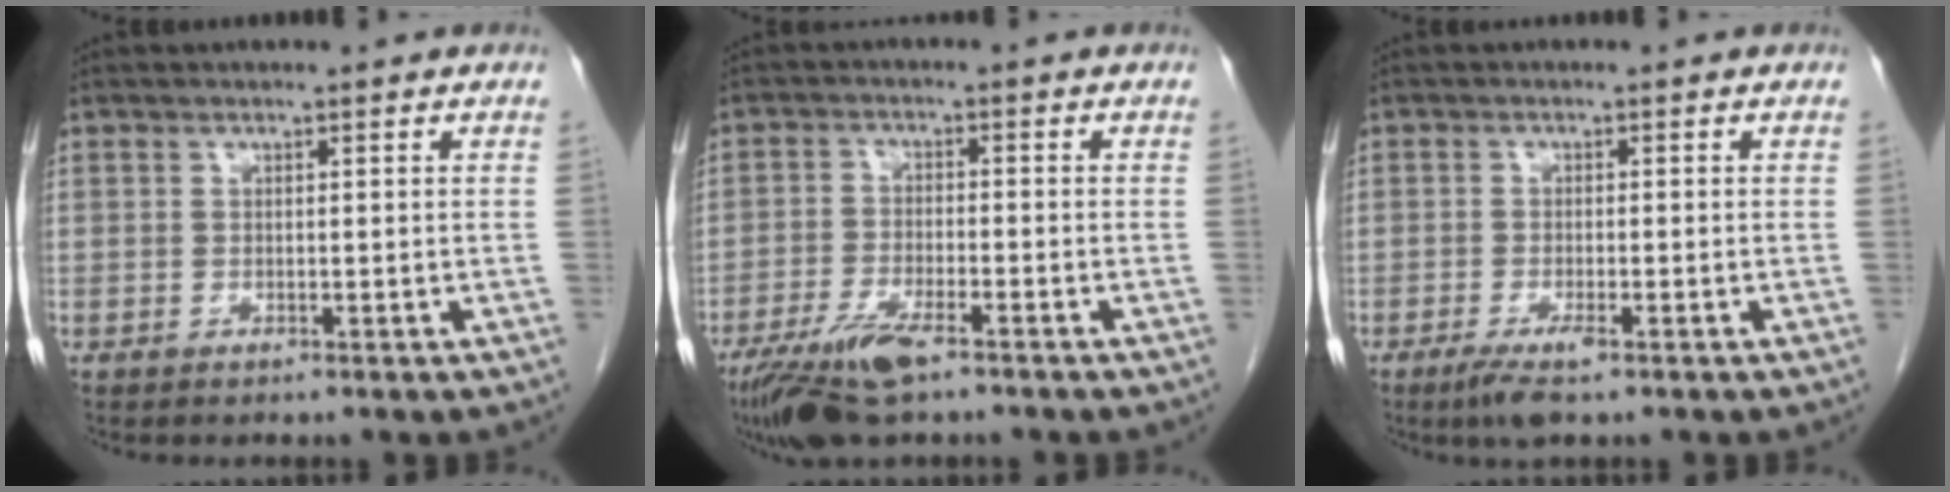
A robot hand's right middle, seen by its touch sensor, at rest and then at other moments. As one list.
[{"total": 8.8, "force": [-5.9, 2.1, 6.2], "torque": [-0.120, -0.018, -0.105]}, {"total": 3.7, "force": [-2.3, 0.6, 2.8], "torque": [-0.058, -0.009, -0.040]}]